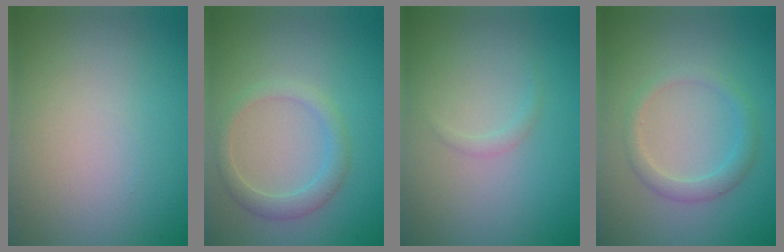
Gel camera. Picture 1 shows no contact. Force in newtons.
{"total": 2.3, "press": 2.3, "slide": 0.1}
{"total": 0.7, "press": 0.7, "slide": 0.1}
{"total": 2.1, "press": 2.1, "slide": 0.2}